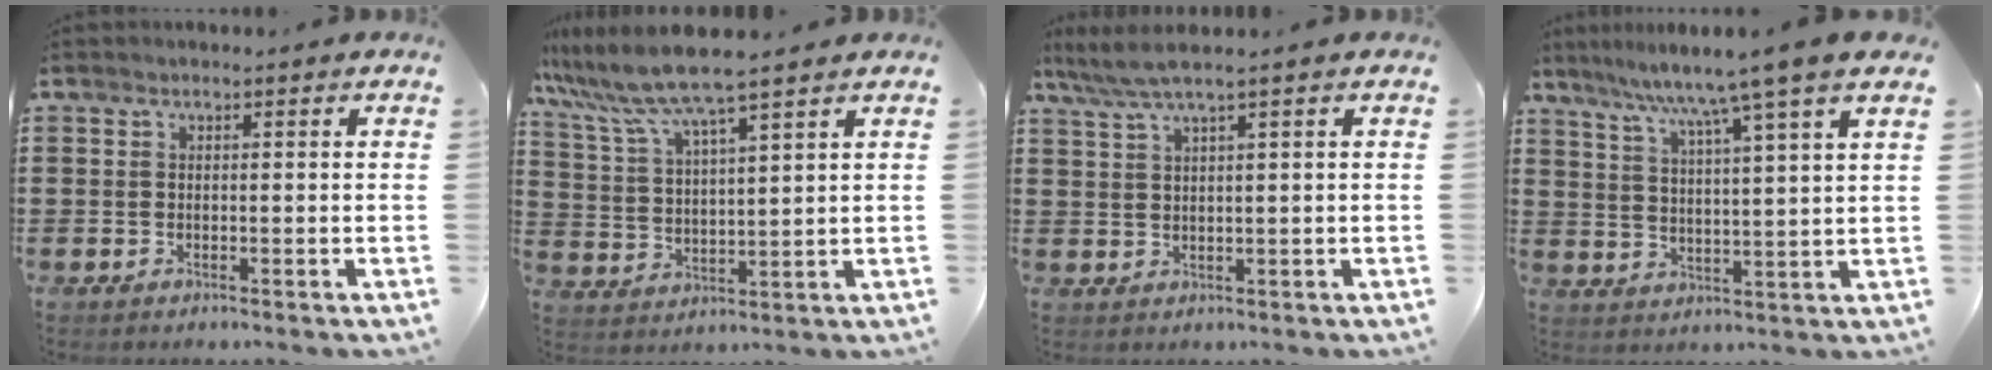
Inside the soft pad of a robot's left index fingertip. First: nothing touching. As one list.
[{"total": 7.6, "force": [6.6, -0.4, 3.6], "torque": [-0.094, -0.034, 0.115]}, {"total": 3.6, "force": [2.3, -0.2, 2.7], "torque": [-0.067, -0.004, 0.039]}, {"total": 7.5, "force": [6.0, -1.5, 4.2], "torque": [-0.104, -0.036, 0.094]}]